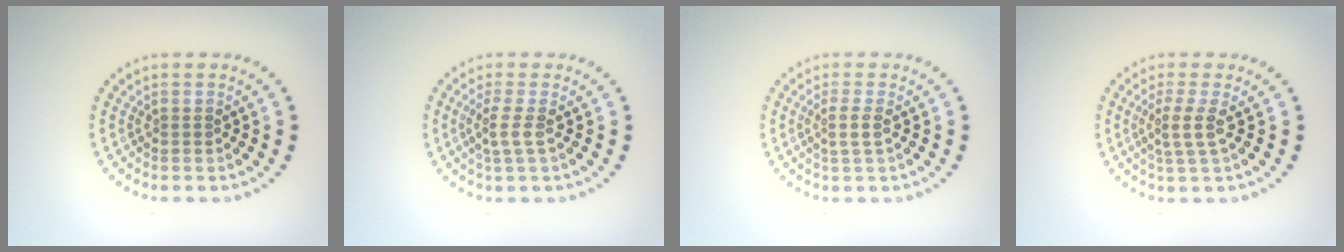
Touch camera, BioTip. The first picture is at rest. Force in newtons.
{"total": 1.7, "press": 1.3, "slide": 1.1}
{"total": 1.5, "press": 1.1, "slide": 1.0}
{"total": 2.2, "press": 1.7, "slide": 1.4}